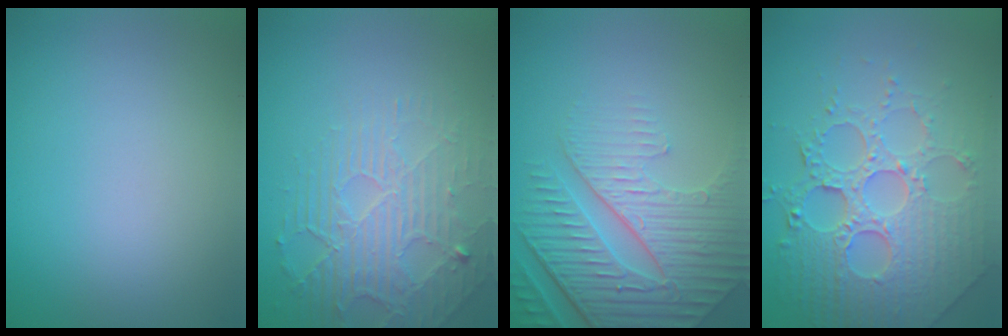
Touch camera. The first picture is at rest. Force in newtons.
{"total": 3.5, "press": 3.1, "slide": 1.6}
{"total": 7.9, "press": 5.8, "slide": 5.3}
{"total": 8.2, "press": 5.9, "slide": 5.6}